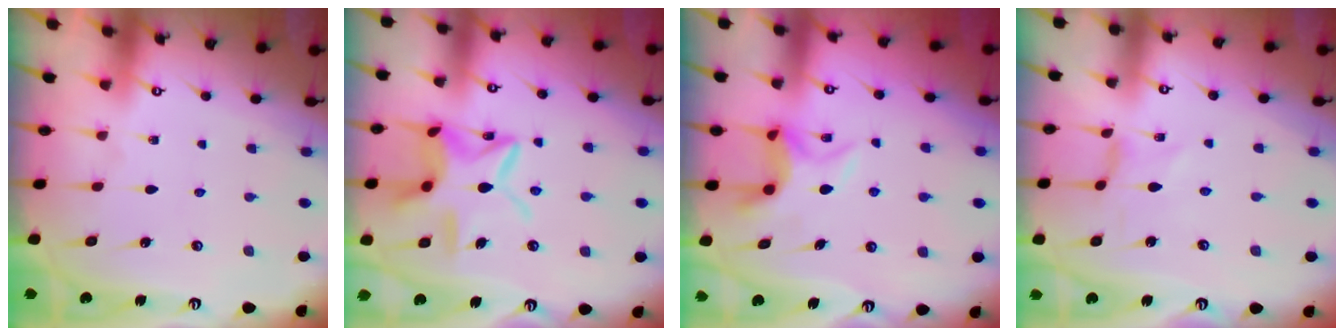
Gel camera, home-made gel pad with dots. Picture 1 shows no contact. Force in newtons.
{"total": 13.8, "press": 13.8, "slide": 1.2}
{"total": 6.5, "press": 6.5, "slide": 0.2}
{"total": 0.0}